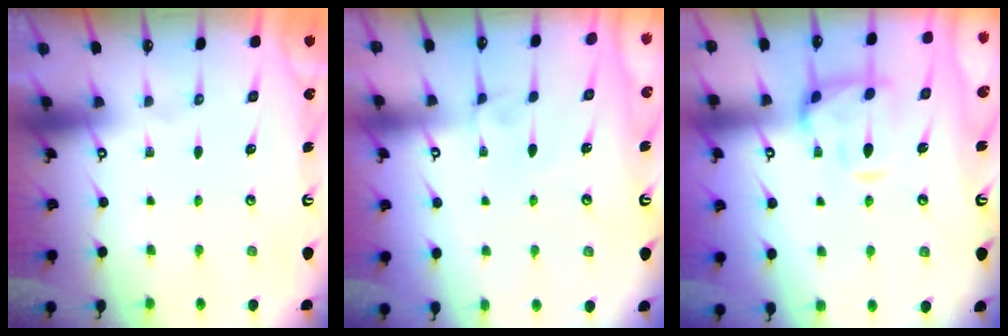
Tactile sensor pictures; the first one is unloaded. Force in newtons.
{"total": 3.2, "press": 3.2, "slide": 0.2}
{"total": 4.5, "press": 4.3, "slide": 1.3}